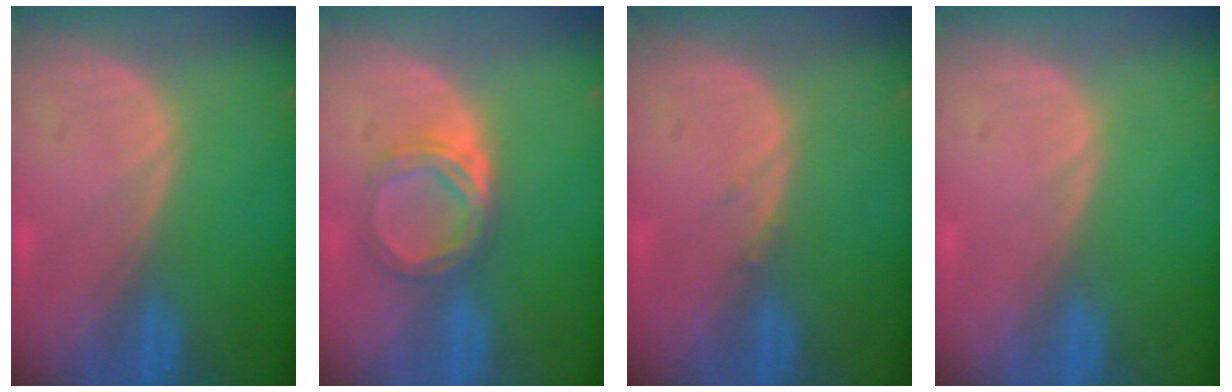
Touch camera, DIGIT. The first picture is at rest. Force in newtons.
{"total": 5.6, "press": 5.0, "slide": 2.5}
{"total": 0.6, "press": 0.6, "slide": 0.3}
{"total": 0.0}